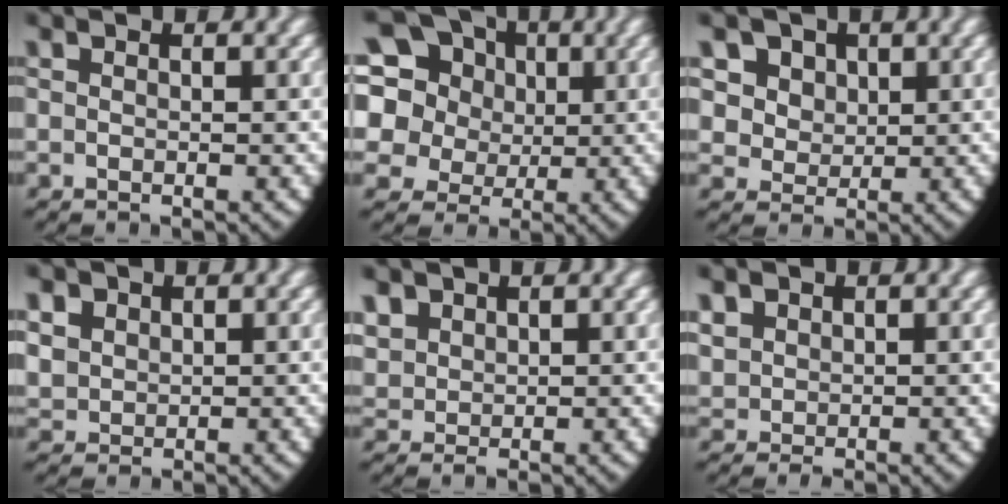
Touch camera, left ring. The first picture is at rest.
{"total": 16.6, "force": [4.3, 14.1, 7.5], "torque": [-0.180, -0.014, 0.056]}
{"total": 9.0, "force": [2.2, 7.9, 3.6], "torque": [-0.111, -0.012, 0.033]}
{"total": 3.5, "force": [1.2, 3.0, 1.4], "torque": [-0.045, -0.008, 0.034]}
{"total": 2.5, "force": [1.4, 1.9, 1.0], "torque": [-0.032, -0.008, 0.038]}
{"total": 2.5, "force": [1.1, 2.0, 1.0], "torque": [-0.037, -0.009, 0.031]}